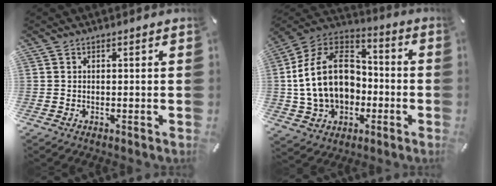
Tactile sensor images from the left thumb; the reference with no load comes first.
{"total": 19.7, "force": [-1.8, 15.0, 12.6], "torque": [-0.266, 0.017, -0.031]}